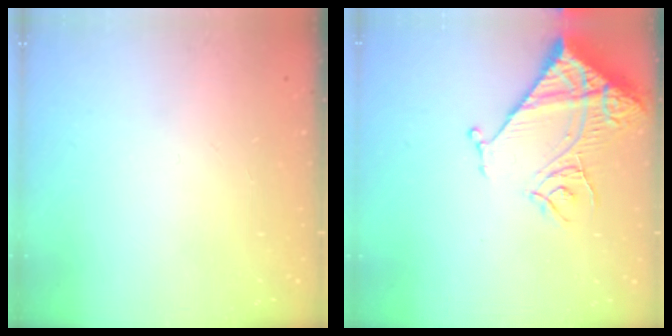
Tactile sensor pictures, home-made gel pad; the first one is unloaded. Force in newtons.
{"total": 14.9, "press": 14.8, "slide": 1.6}